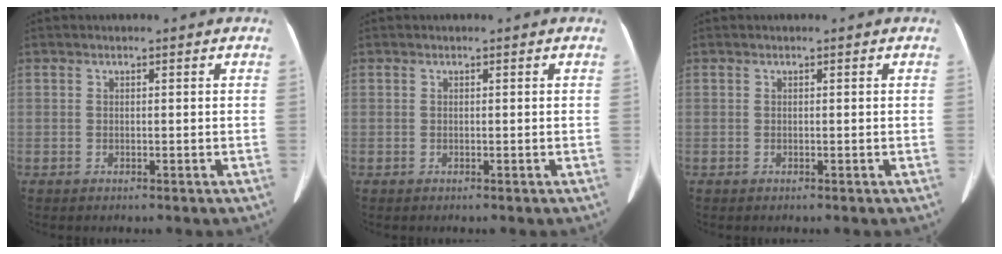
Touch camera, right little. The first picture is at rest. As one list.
[{"total": 0.0}, {"total": 0.0}]